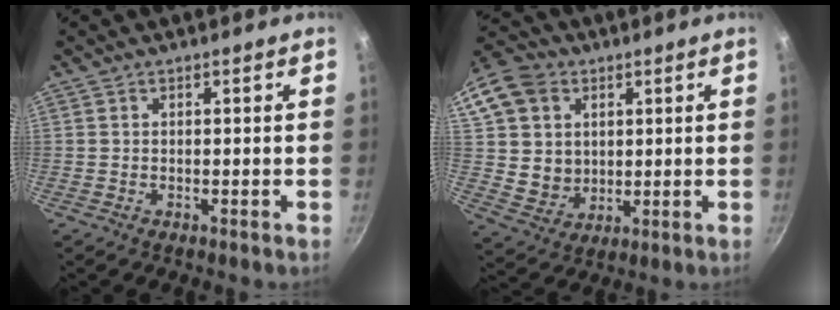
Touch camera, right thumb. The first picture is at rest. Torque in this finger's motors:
{"motor_torque": [-0.53, 0.67, 0.36, -0.33, 0.03]}